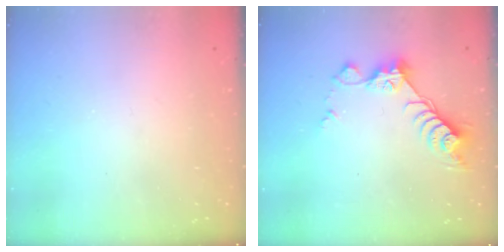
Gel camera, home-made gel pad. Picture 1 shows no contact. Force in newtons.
{"total": 8.7, "press": 8.7, "slide": 0.5}